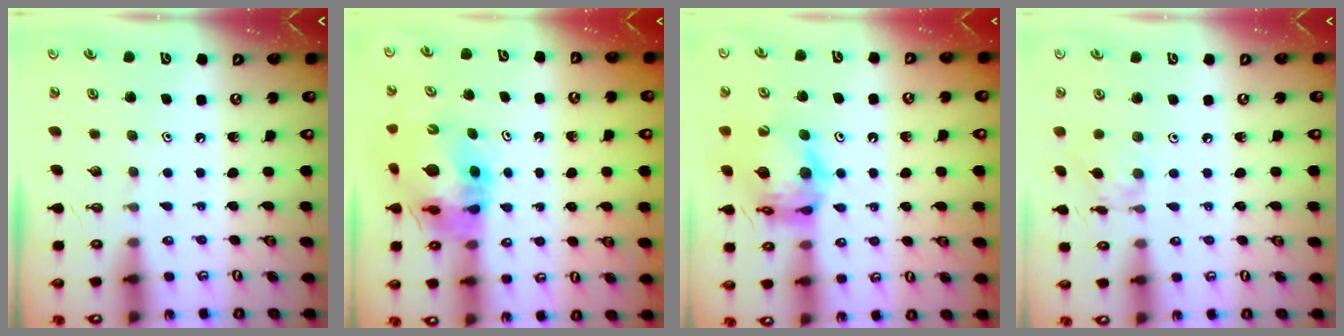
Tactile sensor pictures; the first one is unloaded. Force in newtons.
{"total": 13.9, "press": 13.8, "slide": 1.5}
{"total": 13.9, "press": 13.8, "slide": 1.5}
{"total": 4.9, "press": 4.8, "slide": 0.3}